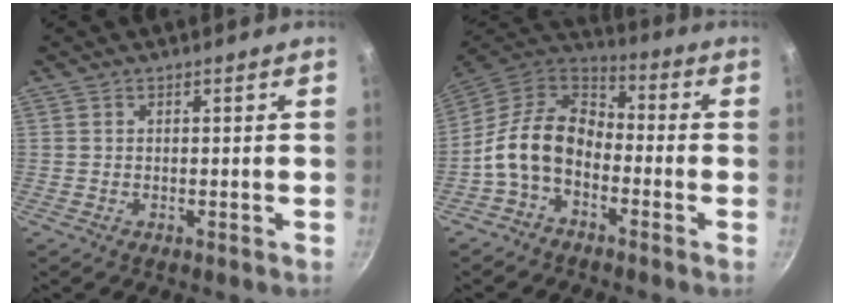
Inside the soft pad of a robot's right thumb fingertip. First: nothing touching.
{"total": 13.3, "force": [-3.6, 9.1, 9.0], "torque": [-0.148, 0.051, -0.091]}